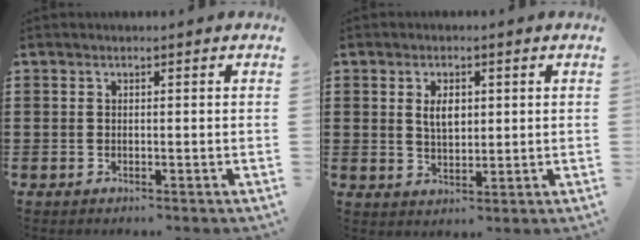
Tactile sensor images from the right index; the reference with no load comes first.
{"total": 3.7, "force": [0.9, 2.0, 3.0], "torque": [-0.056, 0.006, 0.013]}